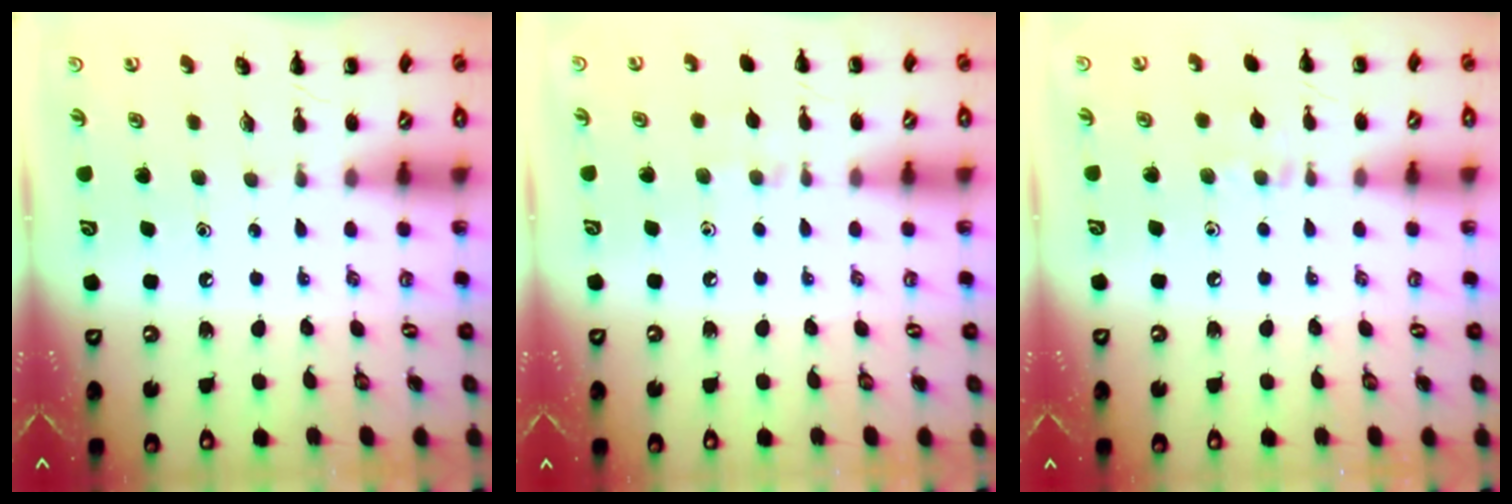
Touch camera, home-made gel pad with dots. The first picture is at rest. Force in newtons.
{"total": 4.5, "press": 4.2, "slide": 1.5}
{"total": 5.5, "press": 5.1, "slide": 1.8}